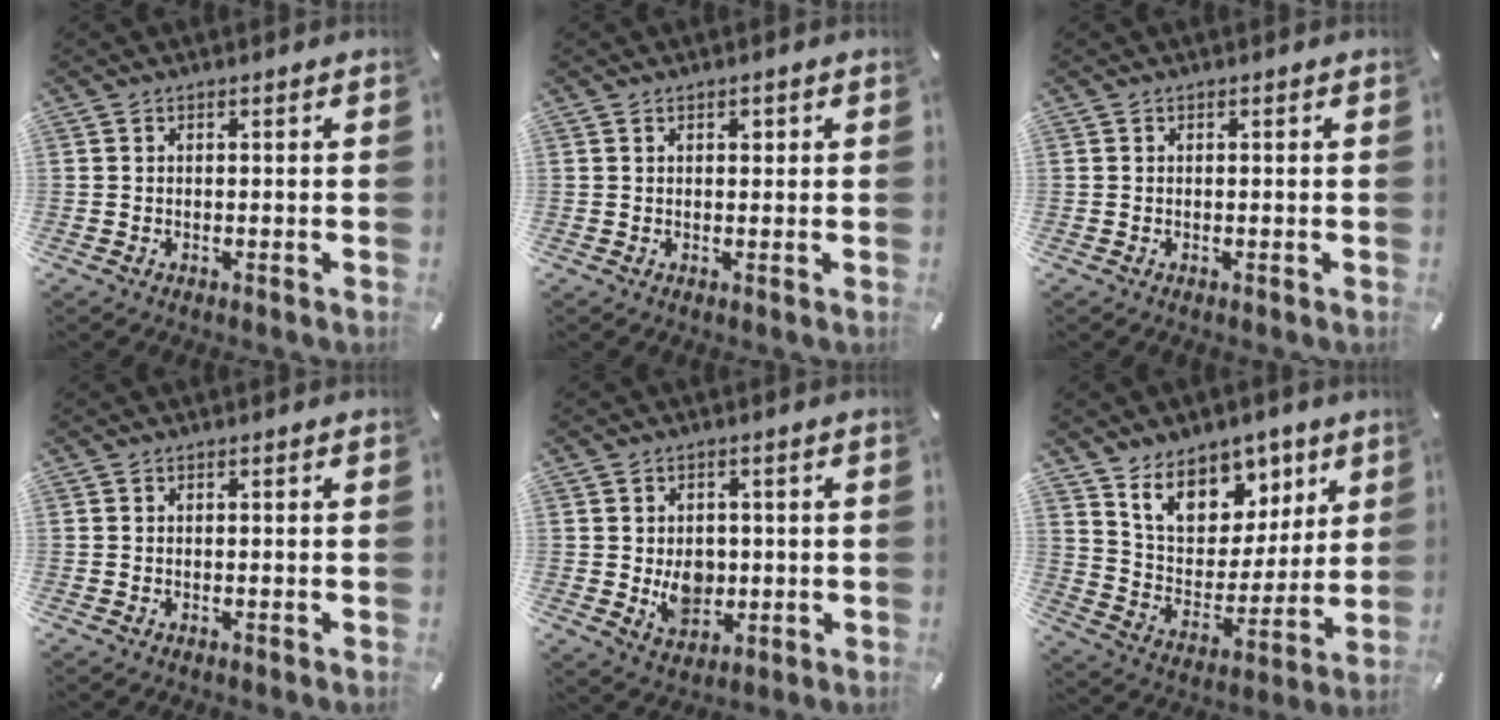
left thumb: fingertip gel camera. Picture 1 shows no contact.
{"total": 1.3, "force": [0.5, 0.8, 0.9], "torque": [-0.020, 0.005, 0.007]}
{"total": 0.0}
{"total": 0.0}
{"total": 7.1, "force": [-0.3, 6.0, 3.8], "torque": [-0.054, -0.004, -0.006]}
{"total": 14.5, "force": [9.6, 9.5, 5.2], "torque": [-0.091, -0.064, 0.178]}